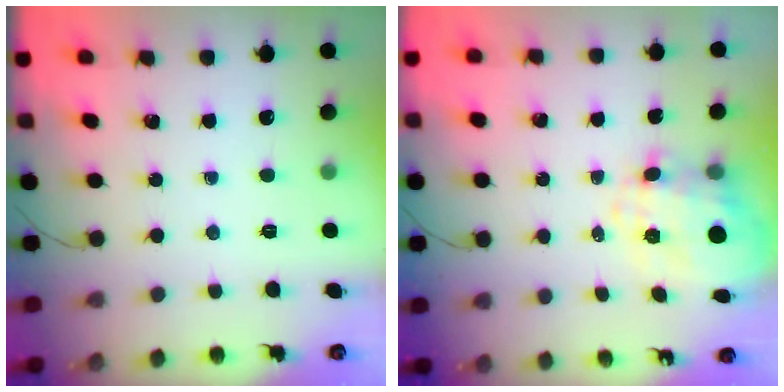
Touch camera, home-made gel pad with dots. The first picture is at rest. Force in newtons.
{"total": 8.9, "press": 8.6, "slide": 2.2}